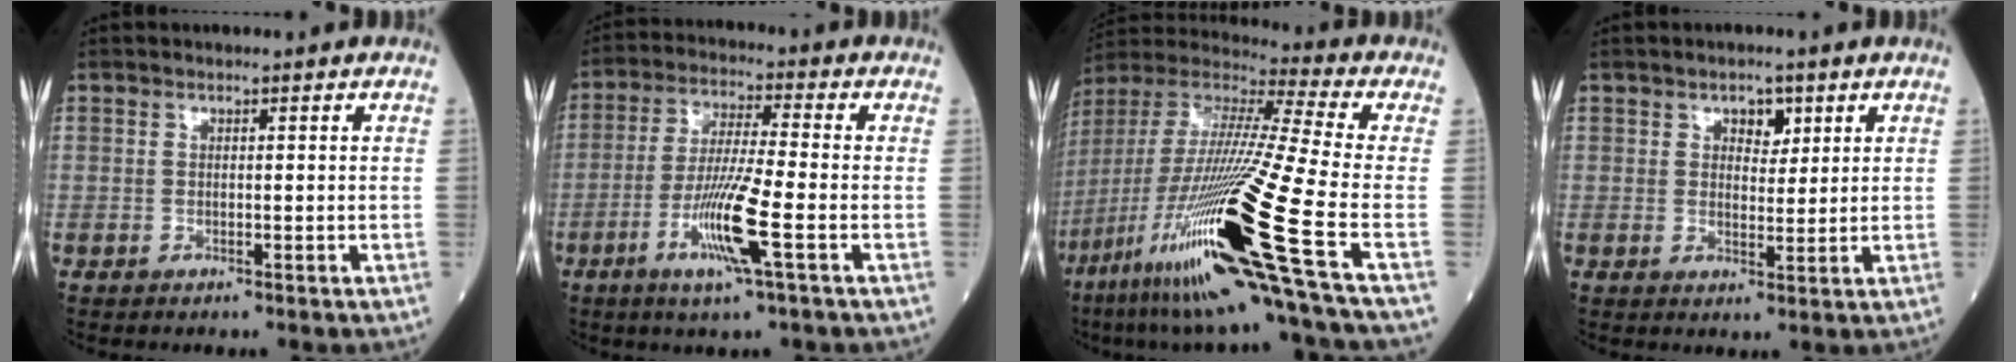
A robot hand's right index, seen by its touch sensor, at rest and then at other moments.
{"total": 9.8, "force": [-3.7, -0.2, 9.1], "torque": [-0.177, -0.012, -0.074]}
{"total": 27.8, "force": [-11.6, -0.5, 25.3], "torque": [-0.490, -0.057, -0.217]}
{"total": 3.2, "force": [1.7, 1.9, 2.0], "torque": [-0.024, 0.003, 0.026]}